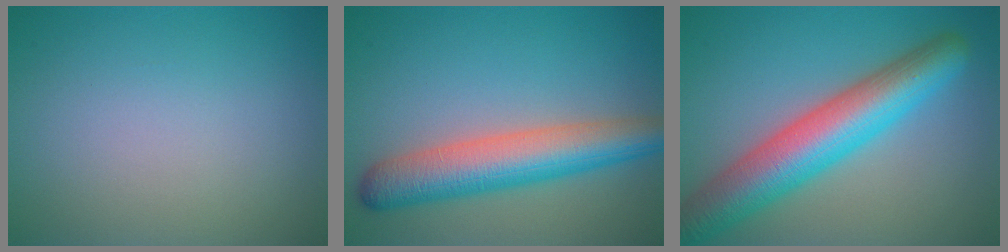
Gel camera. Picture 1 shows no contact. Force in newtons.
{"total": 7.0, "press": 7.0, "slide": 0.2}
{"total": 8.9, "press": 8.9, "slide": 0.4}